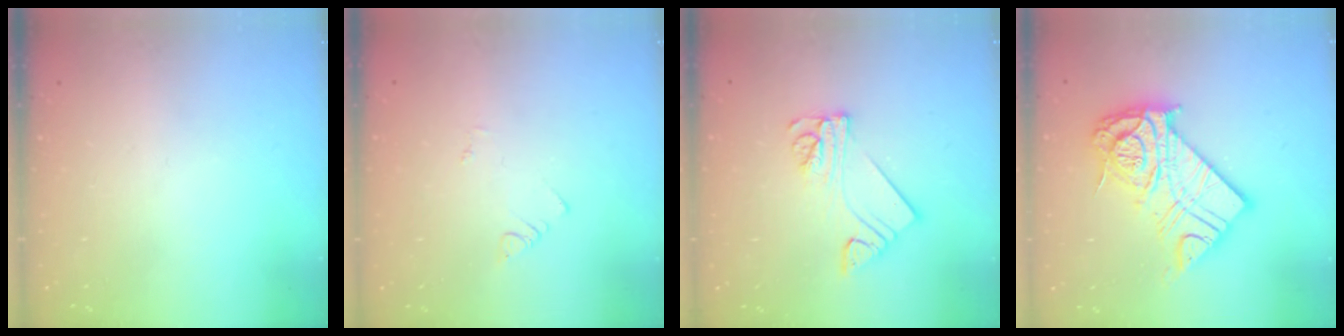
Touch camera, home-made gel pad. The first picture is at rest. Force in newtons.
{"total": 1.1, "press": 1.1, "slide": 0.3}
{"total": 9.7, "press": 9.7, "slide": 0.9}
{"total": 20.3, "press": 20.1, "slide": 2.2}